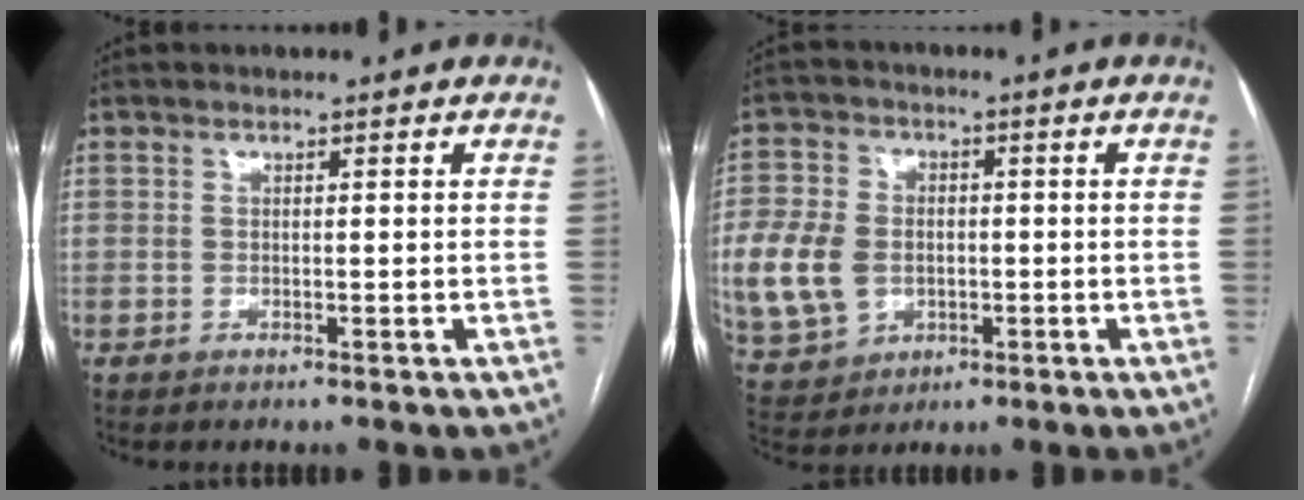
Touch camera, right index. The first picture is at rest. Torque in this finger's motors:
{"motor_torque": [0.41, -0.14, 0.27, 0.06]}